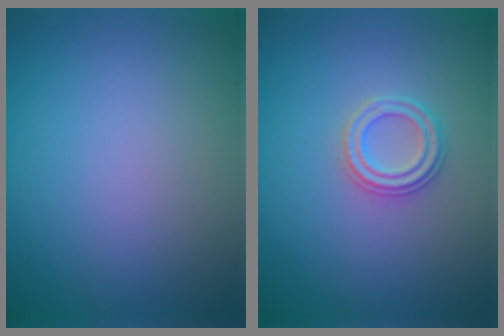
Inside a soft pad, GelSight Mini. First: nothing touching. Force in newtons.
{"total": 2.3, "press": 2.3, "slide": 0.3}